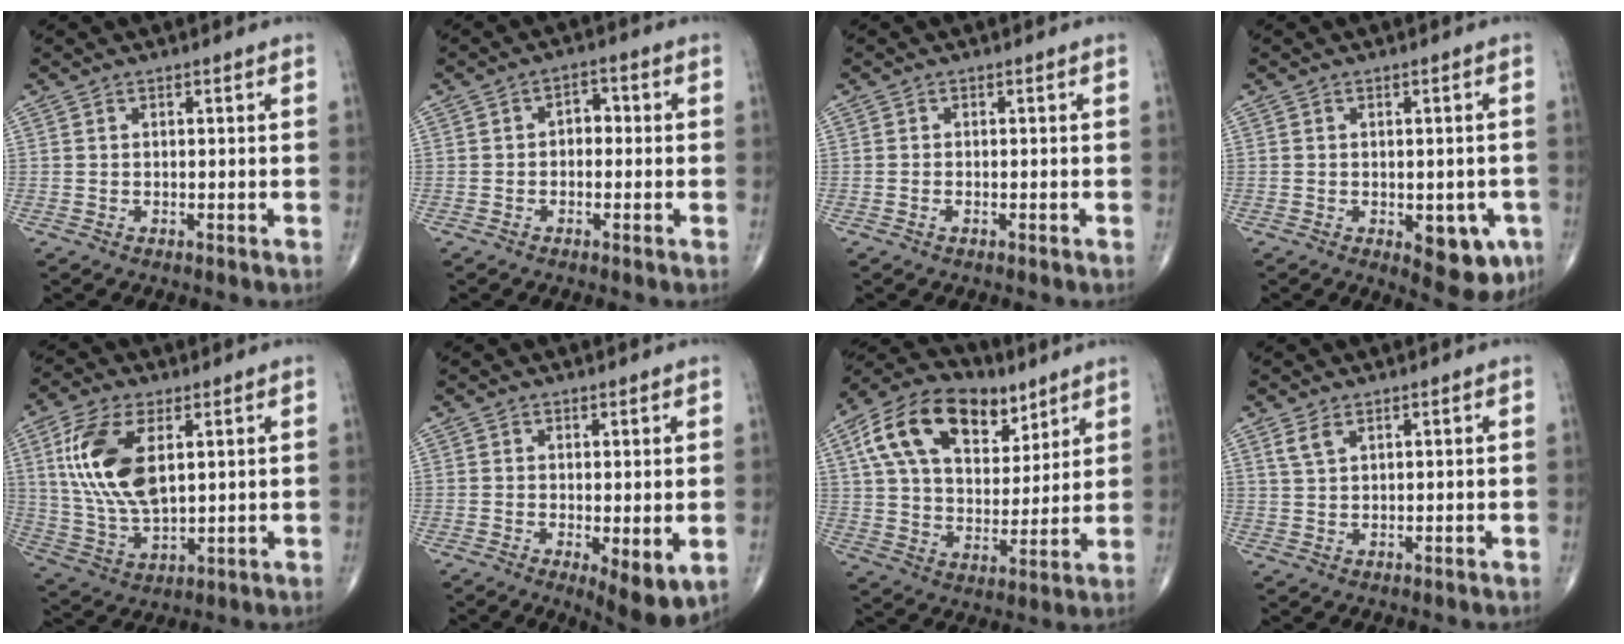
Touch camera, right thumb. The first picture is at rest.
{"total": 3.1, "force": [-0.3, 2.2, 2.2], "torque": [-0.013, 0.015, -0.015]}
{"total": 0.7, "force": [-0.4, 0.3, 0.5], "torque": [-0.011, 0.001, -0.006]}
{"total": 9.2, "force": [-3.1, 4.6, 7.4], "torque": [-0.061, 0.001, -0.029]}
{"total": 15.0, "force": [4.2, 7.4, 12.3], "torque": [-0.251, -0.014, 0.088]}
{"total": 6.7, "force": [-1.2, 2.4, 6.1], "torque": [-0.090, -0.023, -0.015]}
{"total": 21.0, "force": [10.2, 12.6, 13.4], "torque": [-0.208, -0.010, 0.176]}
{"total": 2.5, "force": [1.6, 1.1, 1.6], "torque": [-0.034, -0.001, 0.039]}